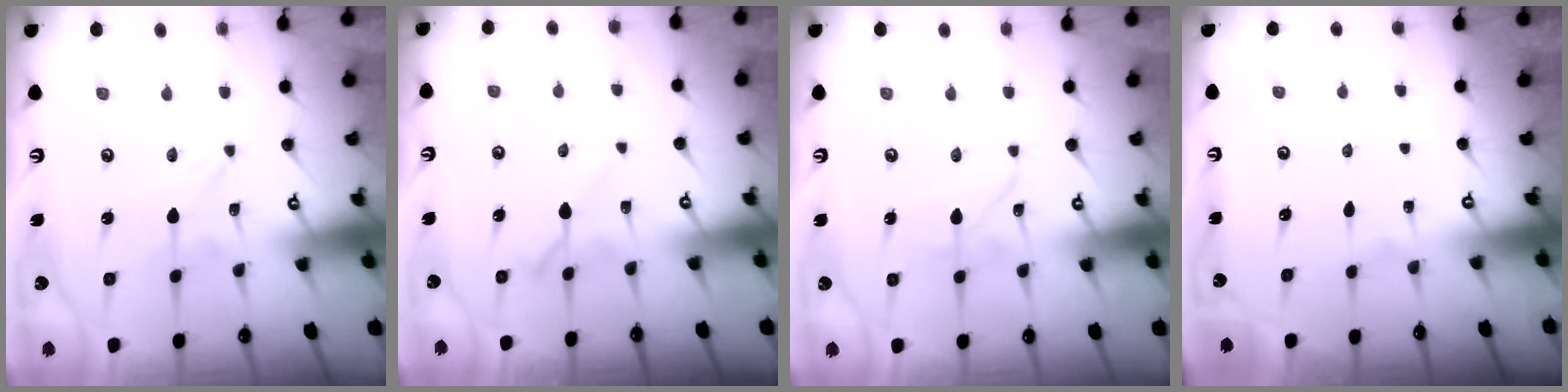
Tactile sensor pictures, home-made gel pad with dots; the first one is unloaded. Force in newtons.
{"total": 6.1, "press": 6.0, "slide": 0.9}
{"total": 3.2, "press": 3.2, "slide": 0.3}
{"total": 0.0}